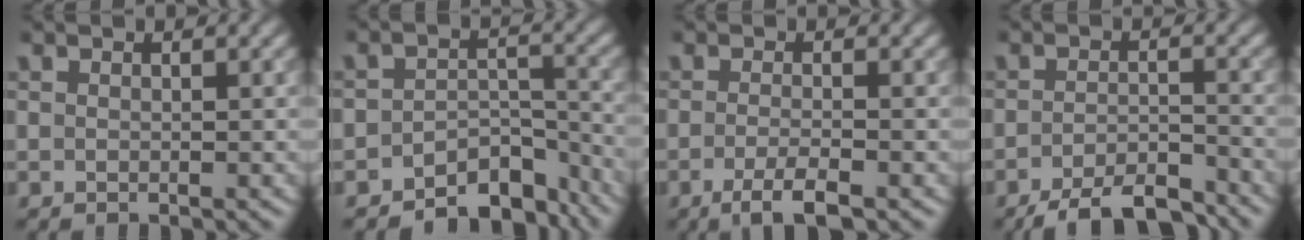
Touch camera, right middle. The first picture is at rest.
{"total": 5.9, "force": [-4.9, 2.6, 2.1], "torque": [-0.012, -0.003, -0.074]}
{"total": 2.9, "force": [-1.5, 0.7, 2.4], "torque": [-0.039, -0.001, -0.032]}
{"total": 6.1, "force": [-5.0, 1.5, 3.2], "torque": [-0.051, -0.004, -0.083]}